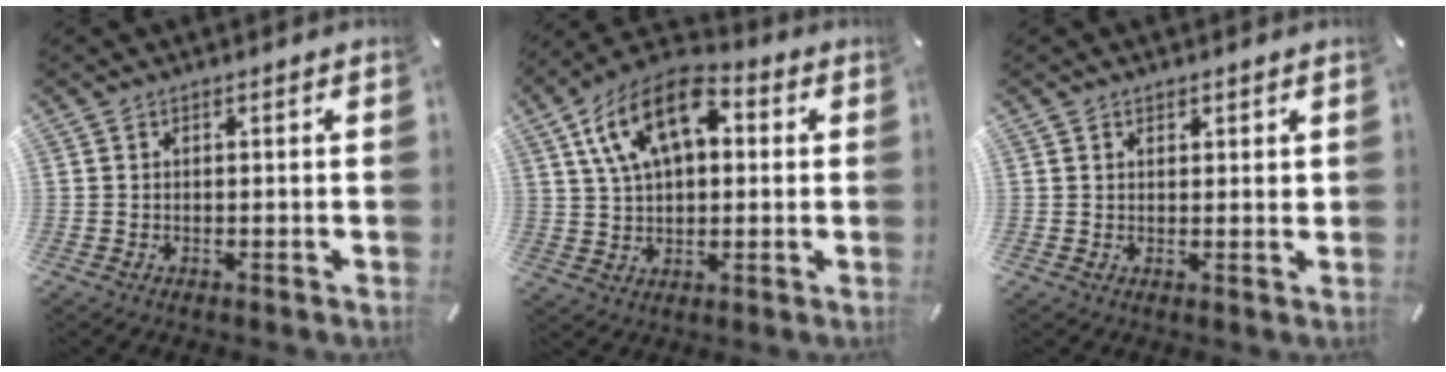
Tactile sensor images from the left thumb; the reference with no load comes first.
{"total": 15.1, "force": [5.6, 9.1, 10.6], "torque": [-0.205, 0.000, 0.101]}
{"total": 1.5, "force": [1.0, 1.0, 0.5], "torque": [0.006, -0.005, 0.015]}